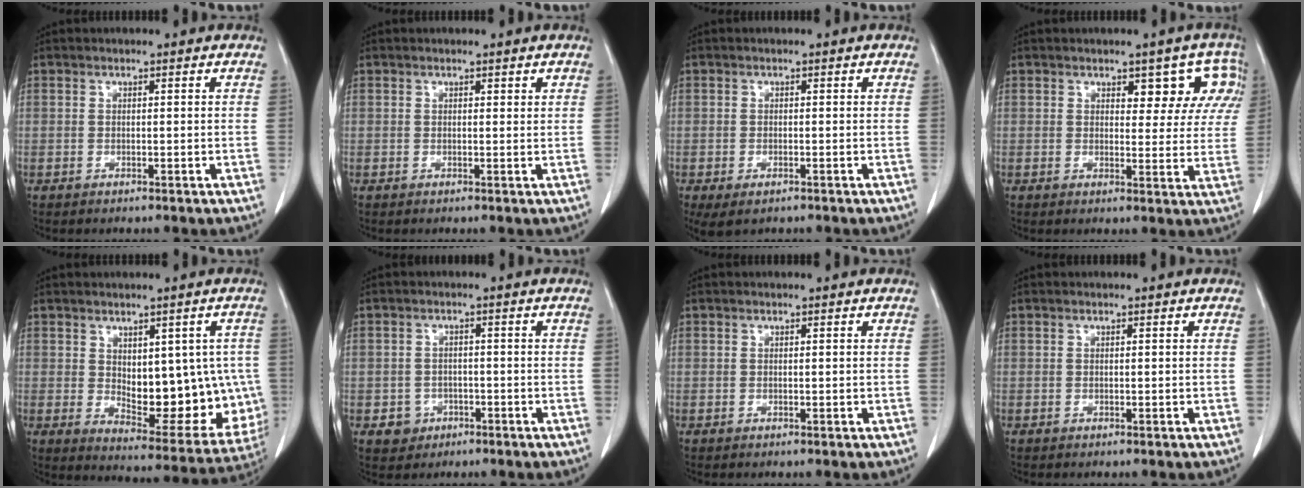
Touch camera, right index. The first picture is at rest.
{"total": 0.8, "force": [0.6, 0.3, 0.4], "torque": [-0.005, -0.003, 0.007]}
{"total": 3.3, "force": [-1.8, 1.5, 2.3], "torque": [-0.044, -0.007, -0.022]}
{"total": 6.5, "force": [3.3, 3.5, 4.4], "torque": [-0.021, 0.010, 0.035]}
{"total": 15.2, "force": [0.3, 7.2, 13.4], "torque": [-0.168, -0.004, 0.029]}
{"total": 3.3, "force": [-1.4, 3.0, 0.4], "torque": [0.001, 0.013, -0.015]}
{"total": 0.0}
{"total": 0.0}